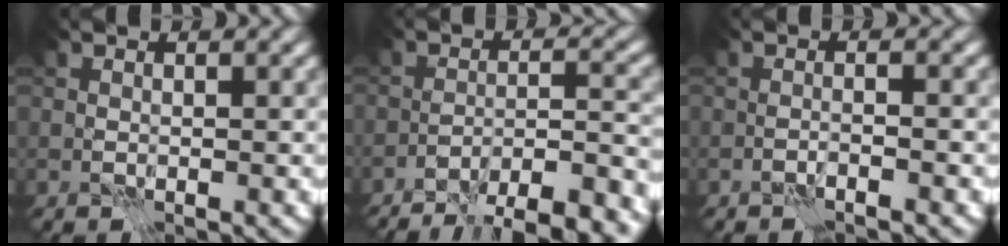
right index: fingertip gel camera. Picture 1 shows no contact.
{"total": 12.5, "force": [-11.0, 2.3, 5.3], "torque": [-0.056, 0.008, -0.140]}
{"total": 1.2, "force": [-0.9, -0.4, 0.7], "torque": [-0.008, 0.007, -0.023]}